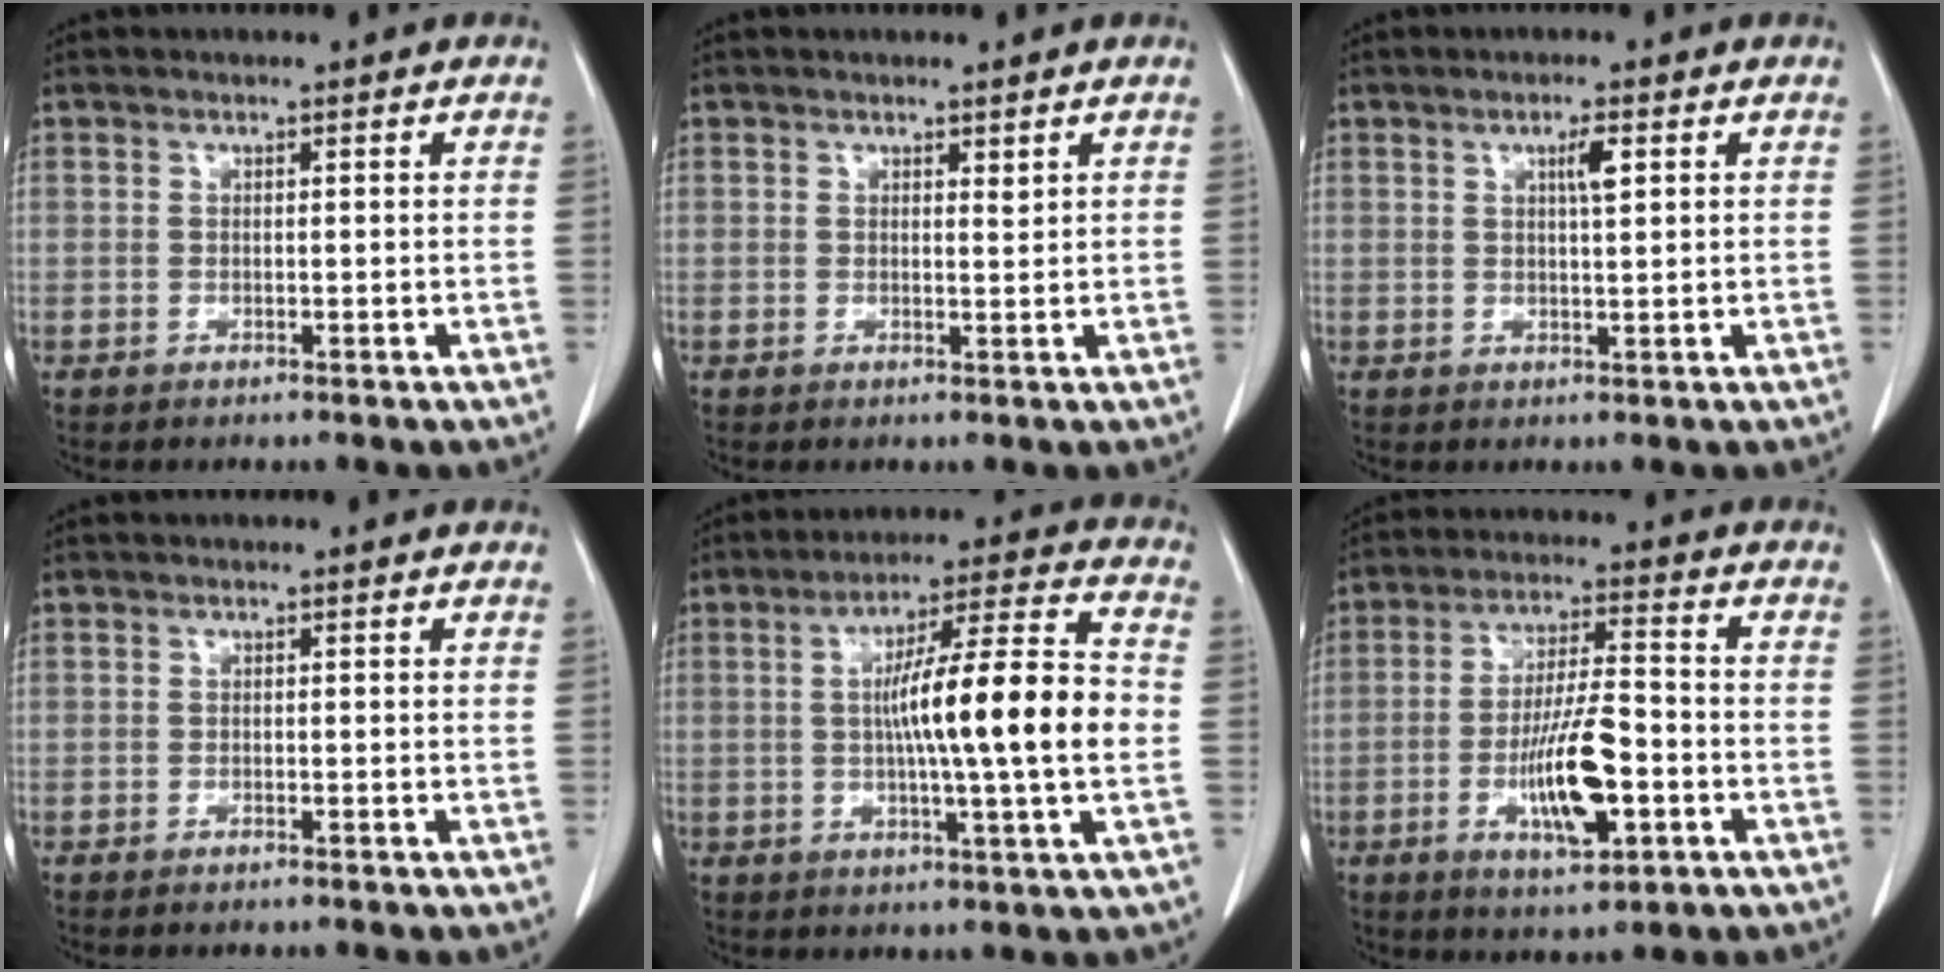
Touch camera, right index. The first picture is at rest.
{"total": 0.8, "force": [0.6, 0.2, 0.5], "torque": [-0.011, -0.006, 0.009]}
{"total": 2.7, "force": [1.1, 0.3, 2.5], "torque": [-0.043, -0.001, 0.017]}
{"total": 0.6, "force": [-0.5, 0.1, 0.3], "torque": [-0.012, -0.002, -0.009]}
{"total": 15.4, "force": [-0.6, 0.0, 15.4], "torque": [-0.248, 0.008, -0.016]}
{"total": 11.4, "force": [-3.4, 2.7, 10.6], "torque": [-0.196, -0.004, -0.055]}